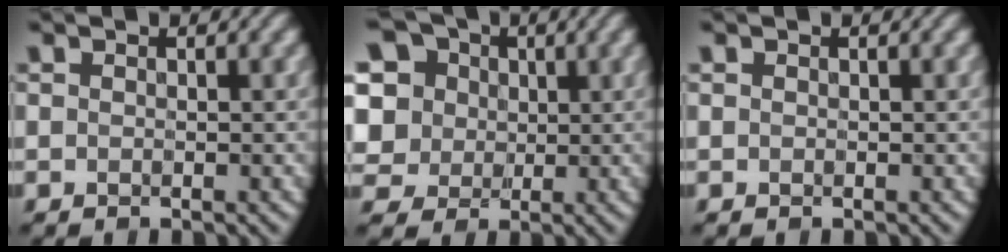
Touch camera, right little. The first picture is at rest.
{"total": 12.3, "force": [4.1, 10.0, 5.8], "torque": [-0.152, 0.029, 0.067]}
{"total": 0.0}